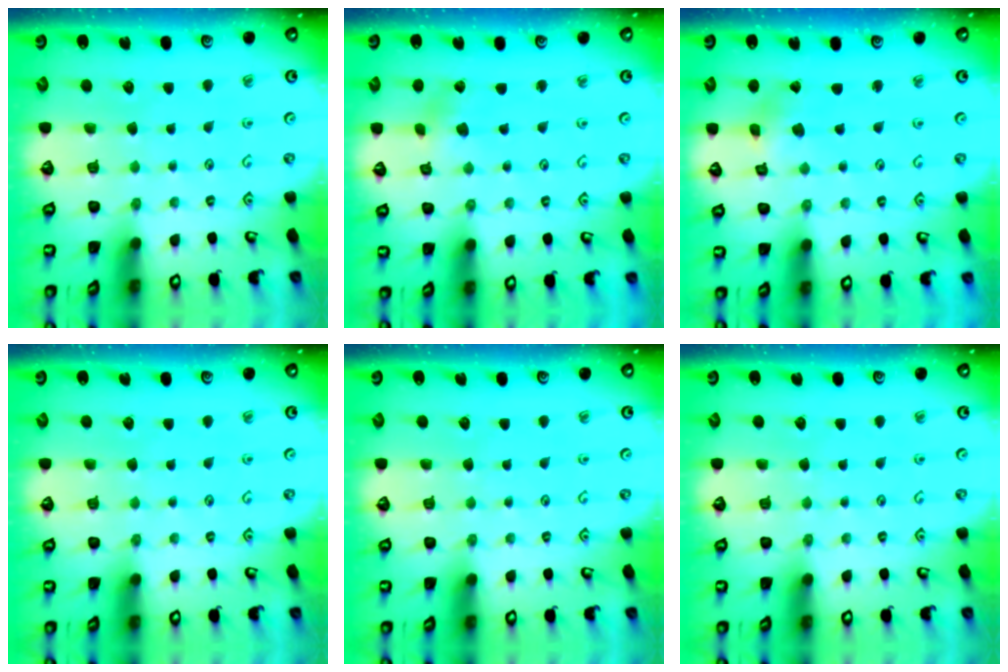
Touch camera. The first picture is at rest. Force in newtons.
{"total": 2.5, "press": 2.4, "slide": 0.6}
{"total": 1.4, "press": 1.4, "slide": 0.1}
{"total": 0.0}
{"total": 0.0}
{"total": 0.0}